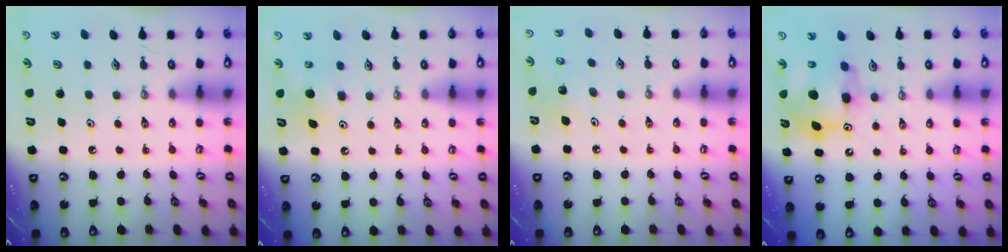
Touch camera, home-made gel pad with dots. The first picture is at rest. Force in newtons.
{"total": 6.1, "press": 6.1, "slide": 0.6}
{"total": 6.5, "press": 6.4, "slide": 1.5}
{"total": 11.7, "press": 11.6, "slide": 1.0}